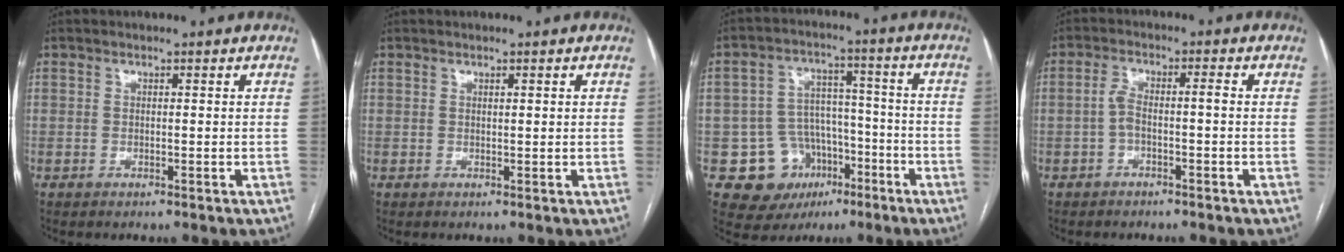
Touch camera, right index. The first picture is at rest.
{"total": 0.6, "force": [0.4, 0.1, 0.5], "torque": [-0.012, 0.002, 0.005]}
{"total": 11.1, "force": [-4.5, 9.6, 3.2], "torque": [-0.046, 0.040, -0.056]}
{"total": 3.4, "force": [-0.9, 0.9, 3.2], "torque": [-0.066, 0.020, -0.016]}